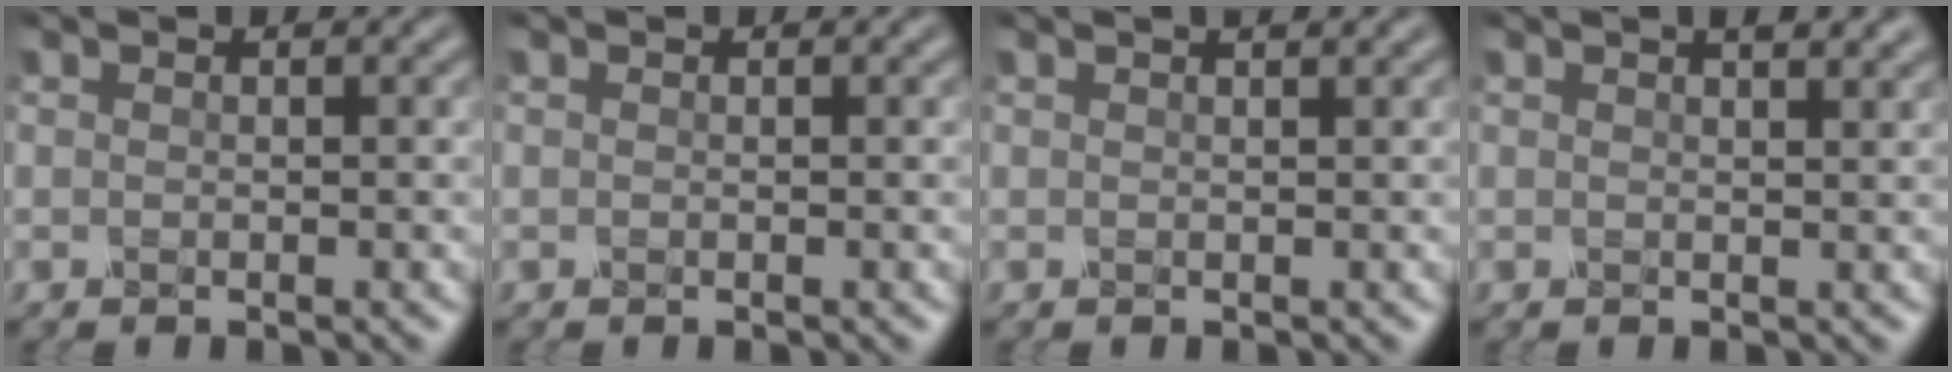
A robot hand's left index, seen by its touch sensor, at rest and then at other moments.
{"total": 0.0}
{"total": 1.1, "force": [0.8, 0.3, 0.7], "torque": [-0.010, 0.000, 0.003]}
{"total": 2.5, "force": [1.6, 0.9, 1.7], "torque": [-0.010, 0.007, 0.011]}